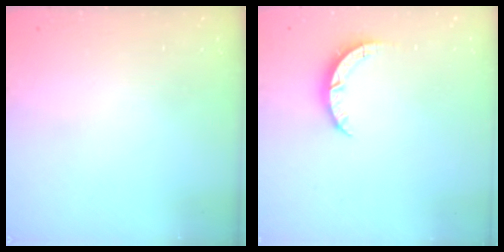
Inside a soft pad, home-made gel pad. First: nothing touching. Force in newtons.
{"total": 3.5, "press": 3.5, "slide": 0.3}